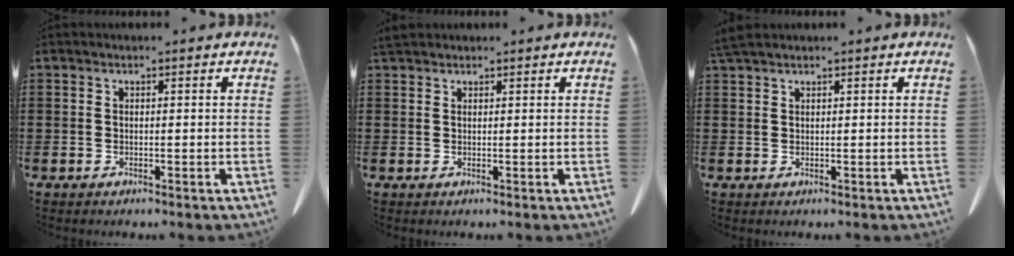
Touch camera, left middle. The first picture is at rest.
{"total": 1.5, "force": [1.4, 0.5, 0.5], "torque": [-0.015, 0.002, 0.028]}
{"total": 1.7, "force": [1.5, 0.1, 0.9], "torque": [-0.023, -0.002, 0.029]}